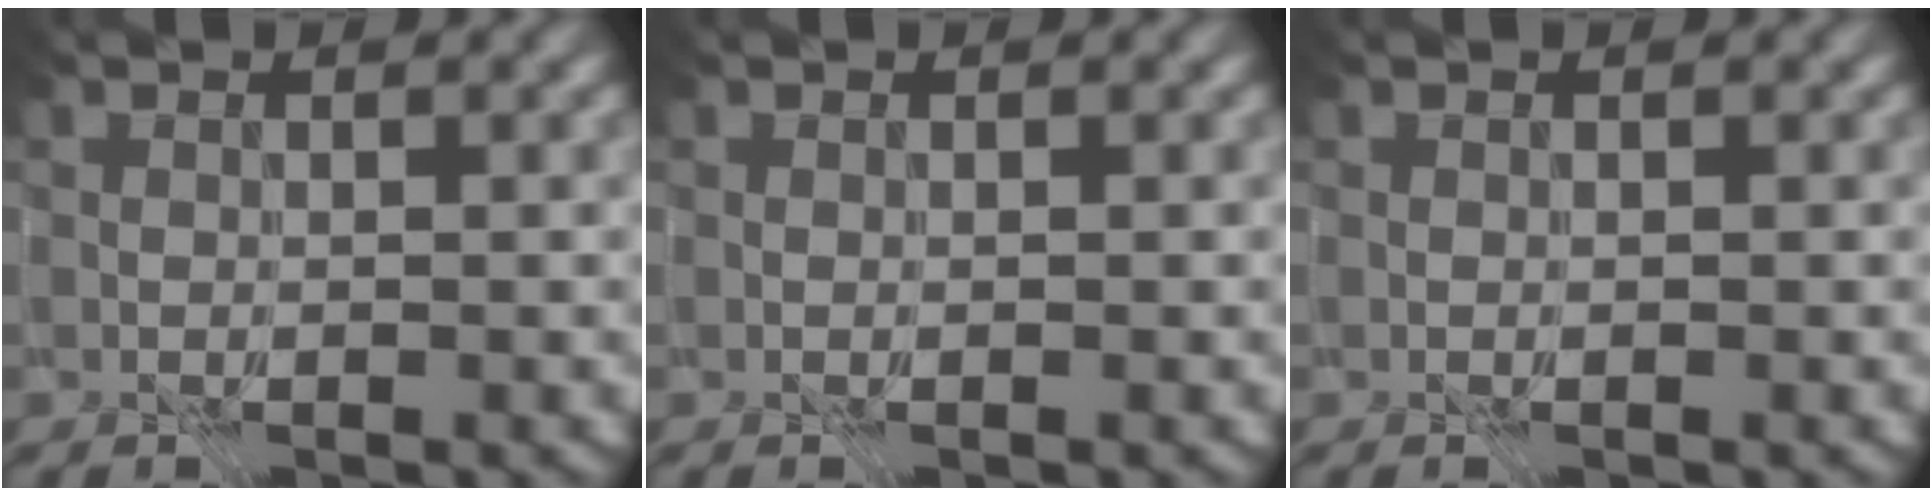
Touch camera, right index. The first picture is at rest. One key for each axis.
{"total": 0.0}
{"total": 0.0}